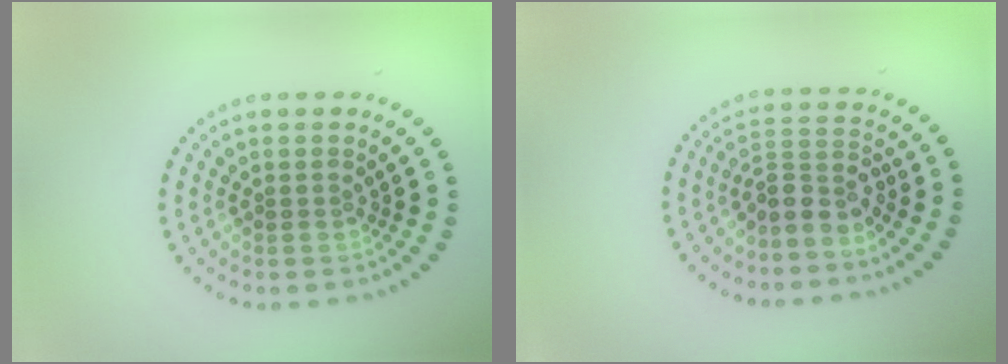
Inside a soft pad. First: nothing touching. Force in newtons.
{"total": 3.0, "press": 2.3, "slide": 1.8}